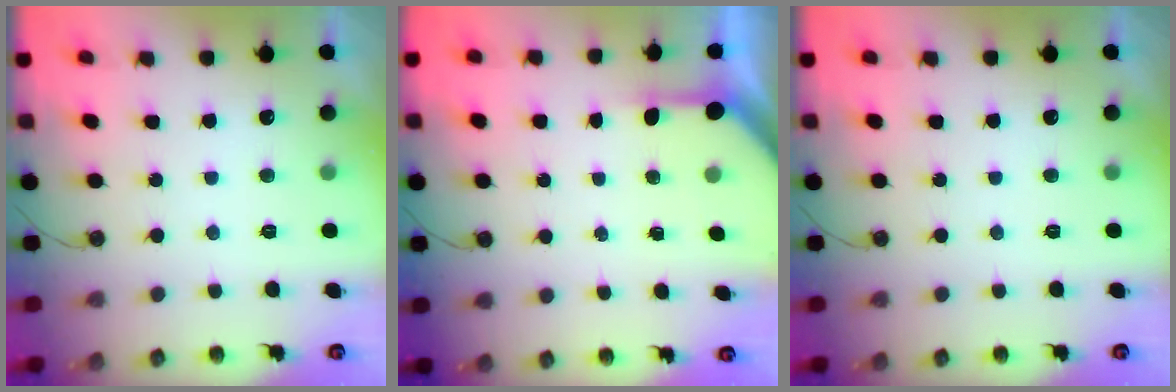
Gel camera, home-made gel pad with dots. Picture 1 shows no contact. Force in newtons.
{"total": 3.9, "press": 3.9, "slide": 0.2}
{"total": 0.0}